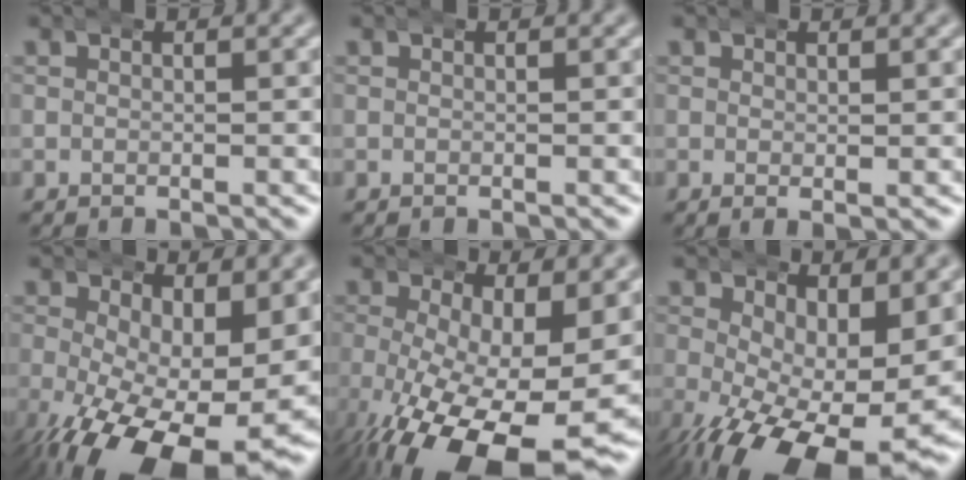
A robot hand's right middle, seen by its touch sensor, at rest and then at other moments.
{"total": 0.0}
{"total": 0.7, "force": [0.2, 0.1, 0.7], "torque": [-0.010, -0.004, 0.005]}
{"total": 11.0, "force": [-3.5, 4.9, 9.1], "torque": [-0.160, -0.059, -0.026]}
{"total": 12.2, "force": [-4.2, 5.2, 10.2], "torque": [-0.187, -0.060, -0.032]}
{"total": 10.0, "force": [-2.7, 4.3, 8.6], "torque": [-0.140, -0.051, -0.015]}